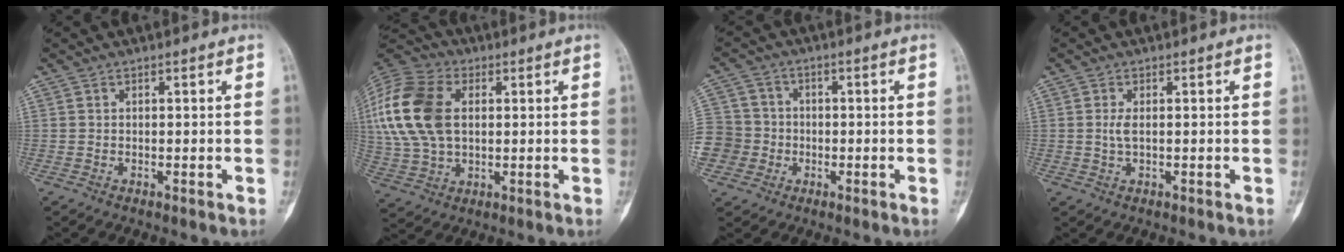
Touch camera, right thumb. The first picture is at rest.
{"total": 20.6, "force": [3.8, 13.7, 15.0], "torque": [-0.344, 0.013, 0.071]}
{"total": 11.3, "force": [-2.8, 10.6, 2.8], "torque": [-0.062, 0.031, -0.049]}
{"total": 1.8, "force": [0.1, 0.6, 1.7], "torque": [-0.041, -0.002, 0.006]}